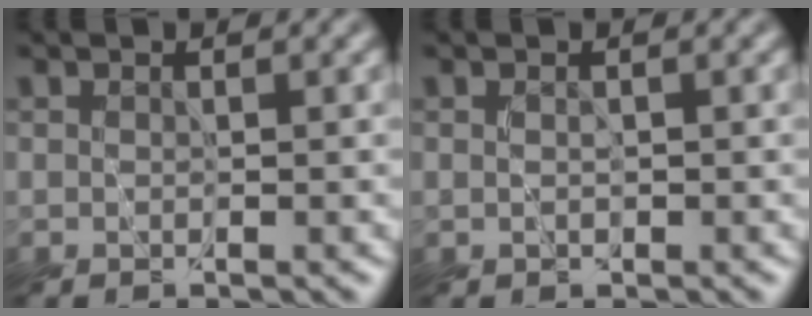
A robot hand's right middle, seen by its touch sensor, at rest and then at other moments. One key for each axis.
{"total": 0.0}